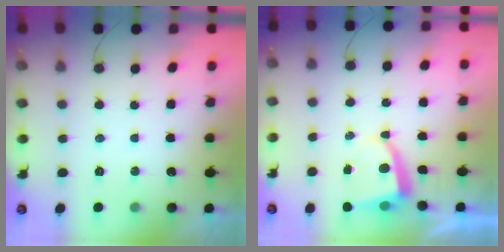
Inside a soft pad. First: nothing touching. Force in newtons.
{"total": 4.6, "press": 4.6, "slide": 0.5}